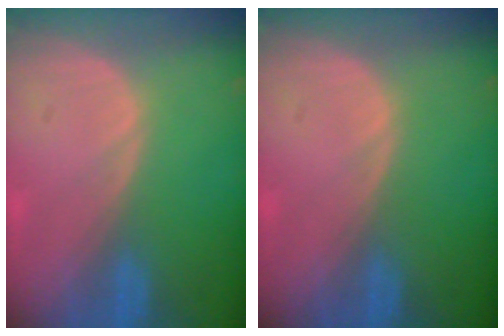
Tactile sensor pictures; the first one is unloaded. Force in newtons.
{"total": 0.0}